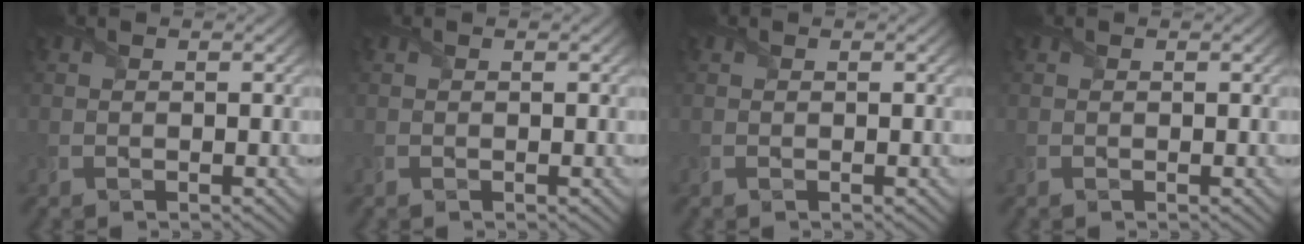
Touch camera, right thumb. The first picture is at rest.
{"total": 0.0}
{"total": 0.0}
{"total": 0.0}